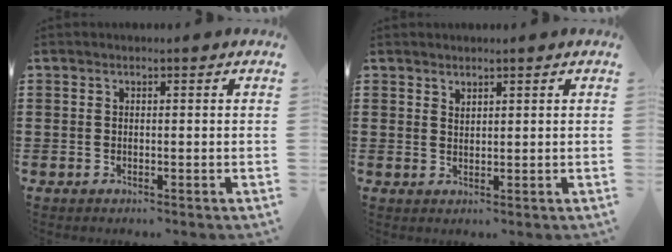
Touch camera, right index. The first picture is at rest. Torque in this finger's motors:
{"motor_torque": [-0.26, 0.32, 0.02, -0.01]}